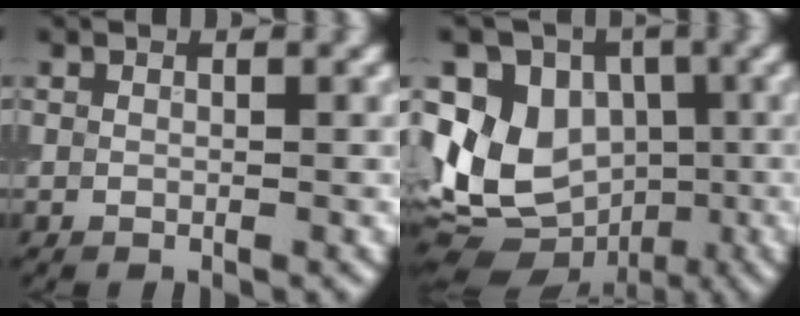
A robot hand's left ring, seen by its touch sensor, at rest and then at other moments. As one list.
[{"total": 11.3, "force": [-0.5, 8.9, 7.1], "torque": [-0.129, 0.011, -0.013]}]